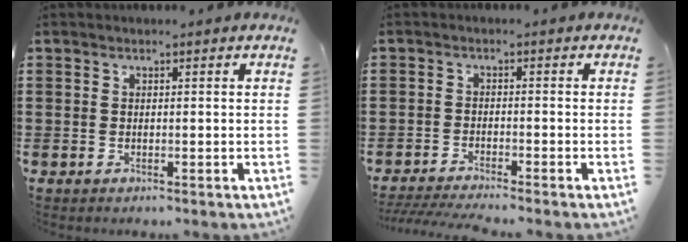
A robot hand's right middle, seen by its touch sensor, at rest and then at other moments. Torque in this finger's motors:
{"motor_torque": [0.02, 0.00, 0.02, 0.02]}